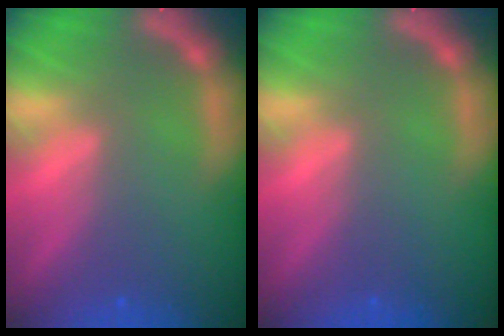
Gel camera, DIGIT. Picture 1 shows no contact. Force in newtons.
{"total": 0.0}